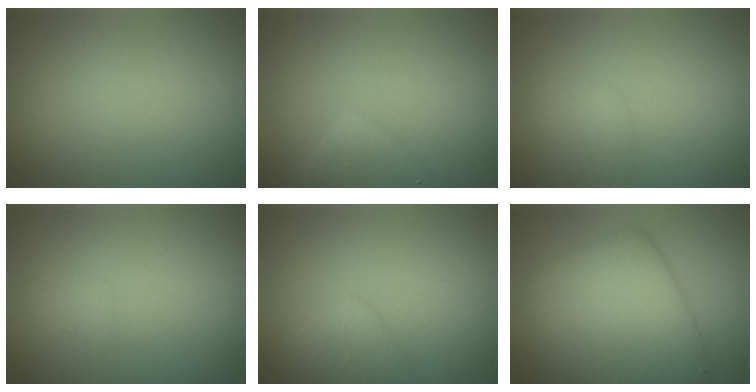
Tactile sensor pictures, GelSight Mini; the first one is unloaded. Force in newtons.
{"total": 3.0, "press": 3.0, "slide": 0.1}
{"total": 1.1, "press": 1.1, "slide": 0.1}
{"total": 0.5, "press": 0.5, "slide": 0.1}
{"total": 2.5, "press": 2.5, "slide": 0.1}
{"total": 7.6, "press": 7.6, "slide": 0.2}